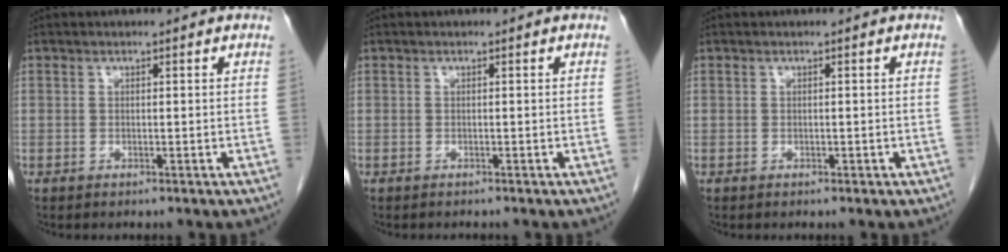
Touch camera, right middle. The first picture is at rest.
{"total": 0.5, "force": [-0.5, -0.1, 0.0], "torque": [-0.011, -0.005, -0.010]}
{"total": 0.0}